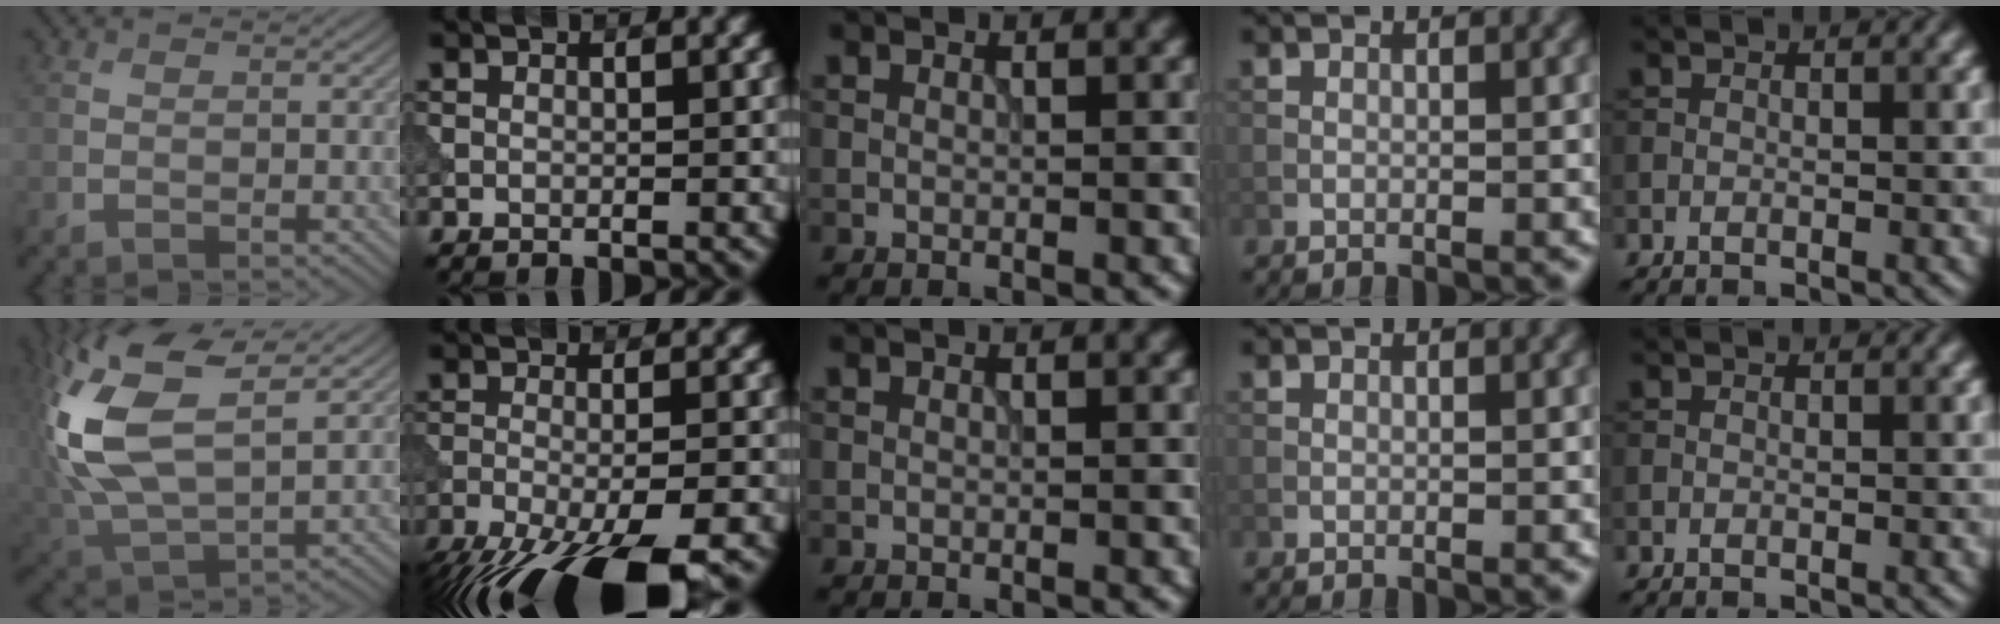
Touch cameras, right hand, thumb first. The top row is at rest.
{"thumb": {"total": 15.5, "force": [3.7, 8.0, 12.7], "torque": [-0.313, 0.007, 0.081]}, "index": {"total": 12.1, "force": [-8.9, 3.3, 7.5], "torque": [-0.125, -0.054, -0.129]}}